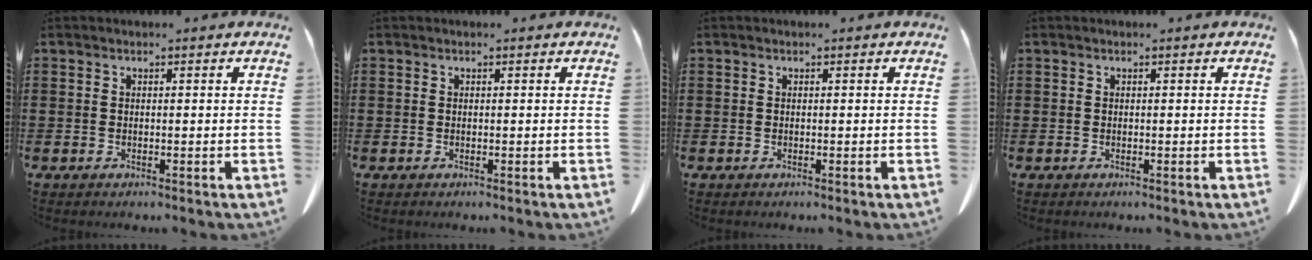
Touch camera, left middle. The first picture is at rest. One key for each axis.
{"total": 0.0}
{"total": 0.0}
{"total": 0.0}